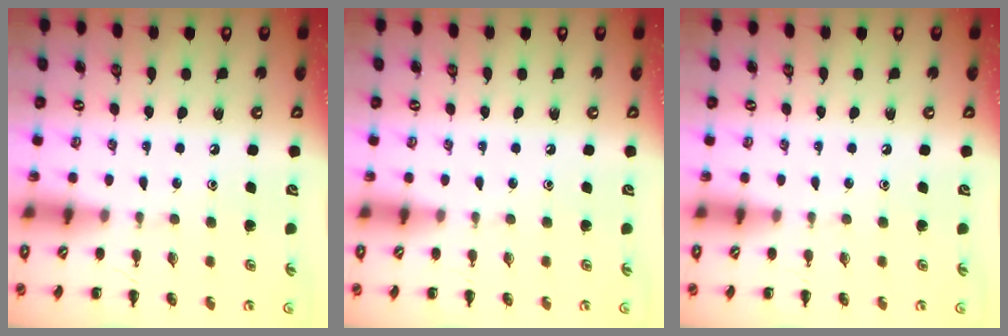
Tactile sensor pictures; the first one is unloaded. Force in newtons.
{"total": 0.0}
{"total": 0.0}